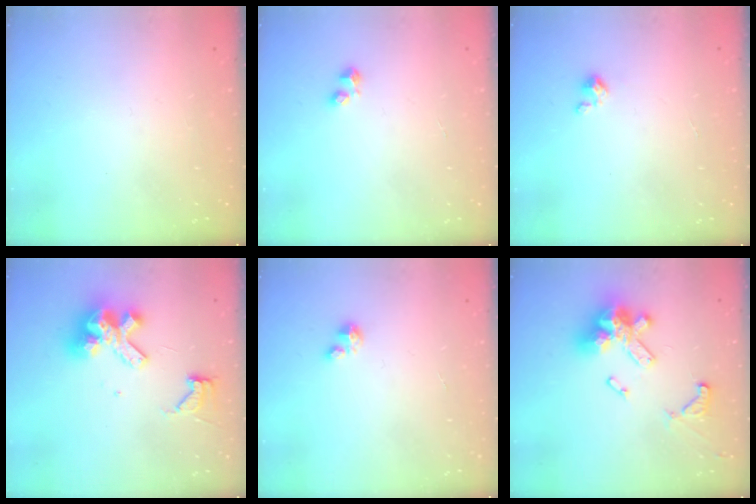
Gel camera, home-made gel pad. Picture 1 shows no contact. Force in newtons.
{"total": 2.9, "press": 2.8, "slide": 0.6}
{"total": 1.6, "press": 1.6, "slide": 0.4}
{"total": 12.5, "press": 12.4, "slide": 1.4}
{"total": 1.0, "press": 1.0, "slide": 0.2}
{"total": 15.9, "press": 15.7, "slide": 1.9}